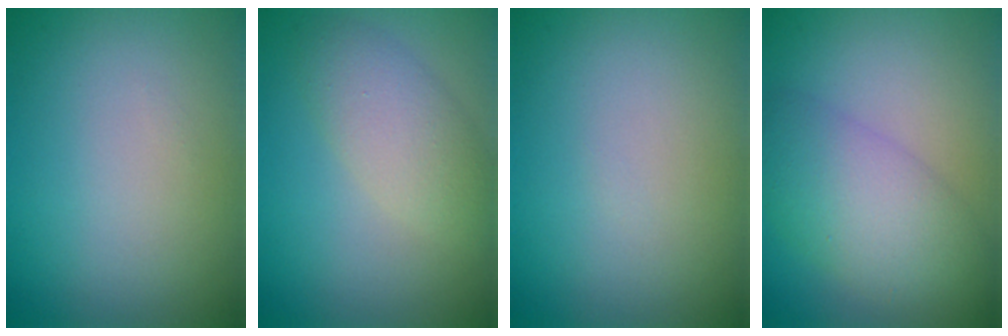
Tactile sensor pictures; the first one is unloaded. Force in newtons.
{"total": 3.8, "press": 3.7, "slide": 0.3}
{"total": 0.0}
{"total": 6.4, "press": 6.4, "slide": 0.2}